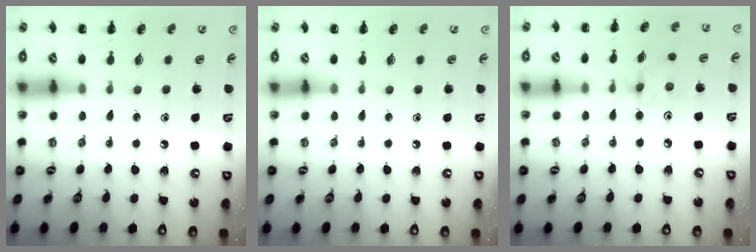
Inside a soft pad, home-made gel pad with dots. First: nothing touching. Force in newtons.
{"total": 0.0}
{"total": 2.4, "press": 2.4, "slide": 0.5}